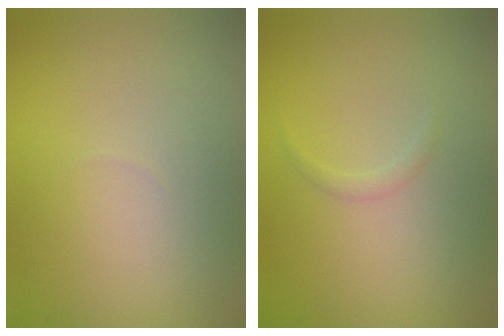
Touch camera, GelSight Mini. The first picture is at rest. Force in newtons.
{"total": 0.6, "press": 0.6, "slide": 0.0}